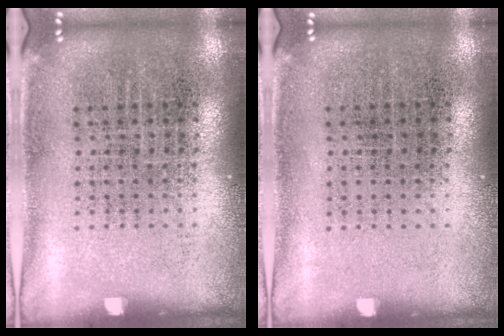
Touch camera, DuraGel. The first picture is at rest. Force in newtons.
{"total": 0.0}